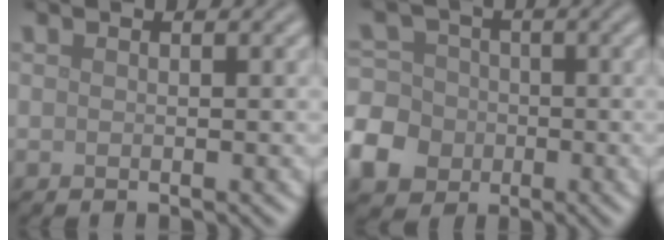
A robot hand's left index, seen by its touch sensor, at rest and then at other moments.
{"total": 7.0, "force": [-2.9, 5.9, 2.4], "torque": [-0.056, -0.007, -0.076]}